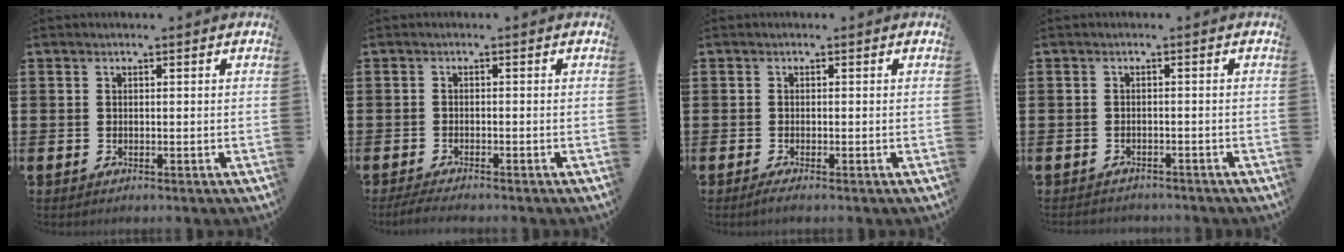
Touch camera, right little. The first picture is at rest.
{"total": 1.5, "force": [-1.3, 0.1, 0.7], "torque": [-0.012, 0.001, -0.025]}
{"total": 0.8, "force": [-0.4, 0.0, 0.6], "torque": [-0.009, -0.002, -0.008]}
{"total": 0.9, "force": [-0.9, 0.1, -0.1], "torque": [-0.002, 0.004, -0.020]}